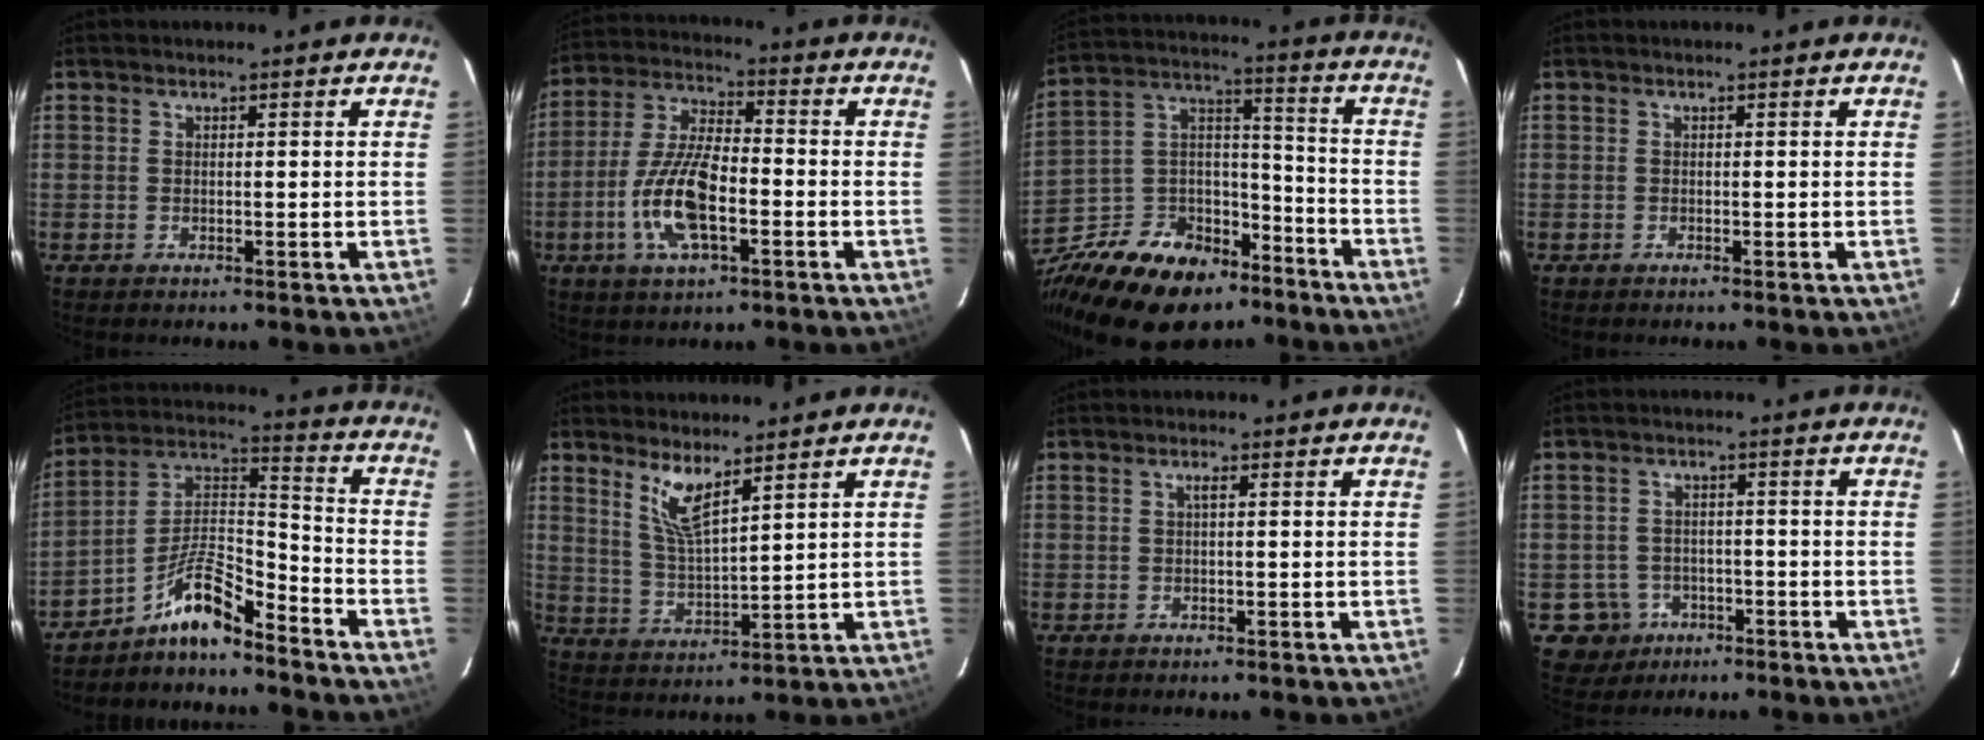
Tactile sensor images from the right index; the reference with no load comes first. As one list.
[{"total": 12.4, "force": [-4.1, 4.4, 10.9], "torque": [-0.232, -0.001, -0.080]}, {"total": 25.3, "force": [-17.5, 14.1, 11.8], "torque": [-0.266, 0.041, -0.269]}, {"total": 0.0}, {"total": 9.8, "force": [-7.7, 2.0, 5.6], "torque": [-0.127, 0.032, -0.150]}, {"total": 6.7, "force": [4.6, 1.1, 4.7], "torque": [-0.093, -0.010, 0.098]}, {"total": 0.8, "force": [0.0, -0.1, 0.8], "torque": [-0.013, 0.004, -0.001]}, {"total": 6.2, "force": [-2.6, 5.5, 0.5], "torque": [-0.027, 0.023, -0.034]}]